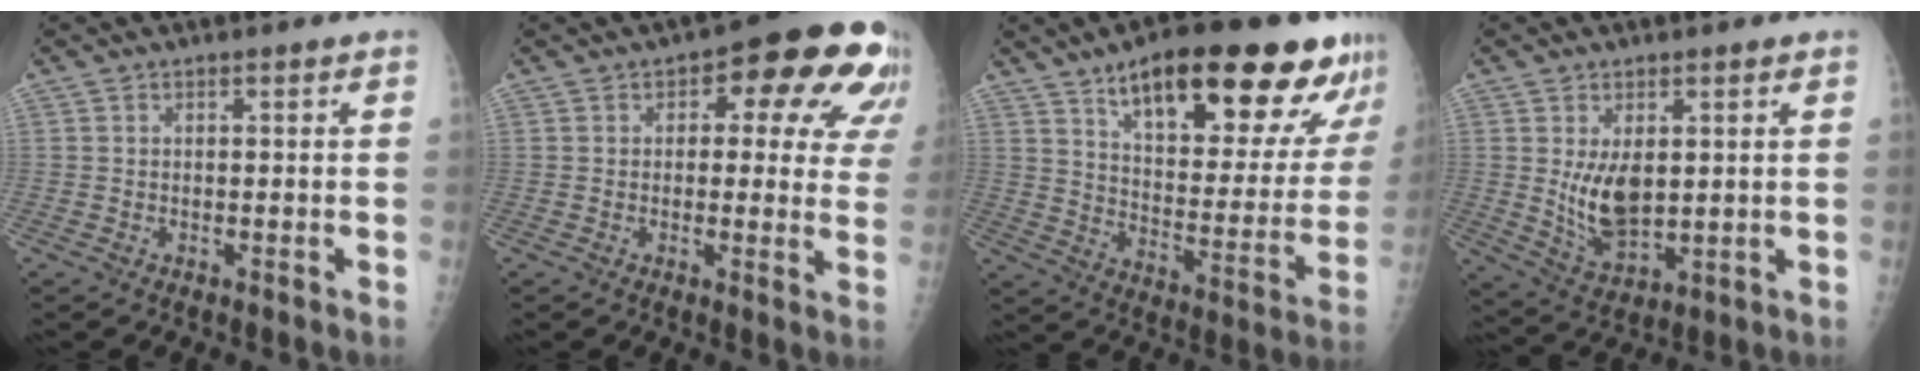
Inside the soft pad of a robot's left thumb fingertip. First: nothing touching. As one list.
[{"total": 15.2, "force": [6.5, 7.7, 11.4], "torque": [-0.072, -0.005, 0.063]}, {"total": 26.9, "force": [16.5, 8.9, 19.3], "torque": [-0.237, -0.048, 0.250]}, {"total": 8.6, "force": [1.3, 4.9, 7.0], "torque": [-0.110, -0.023, 0.040]}]